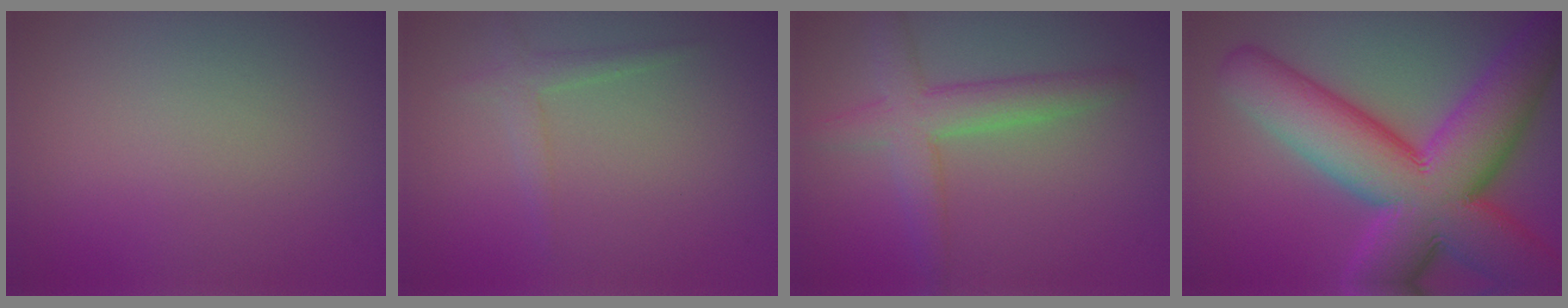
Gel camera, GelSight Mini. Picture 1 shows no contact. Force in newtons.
{"total": 1.6, "press": 1.6, "slide": 0.1}
{"total": 4.3, "press": 4.3, "slide": 0.2}
{"total": 15.5, "press": 15.5, "slide": 0.5}